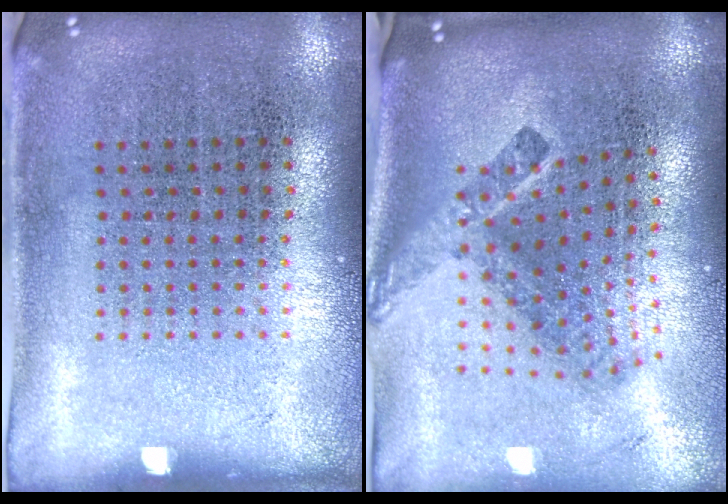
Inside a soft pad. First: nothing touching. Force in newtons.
{"total": 2.4, "press": 1.5, "slide": 1.9}